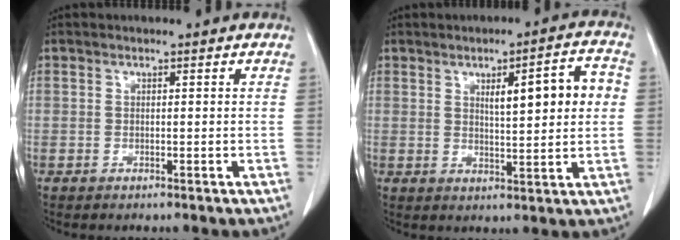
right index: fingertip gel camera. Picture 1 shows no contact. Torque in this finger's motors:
{"motor_torque": [0.59, 0.46, 0.42, 0.09]}